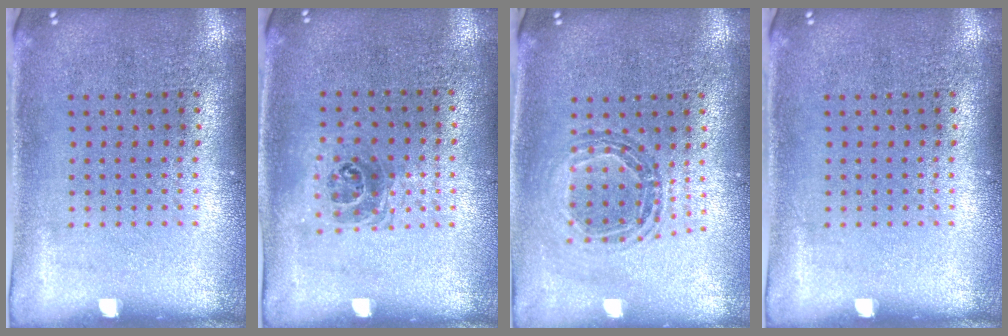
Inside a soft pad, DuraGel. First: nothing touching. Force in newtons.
{"total": 1.0, "press": 1.0, "slide": 0.4}
{"total": 0.9, "press": 0.9, "slide": 0.0}
{"total": 0.0}